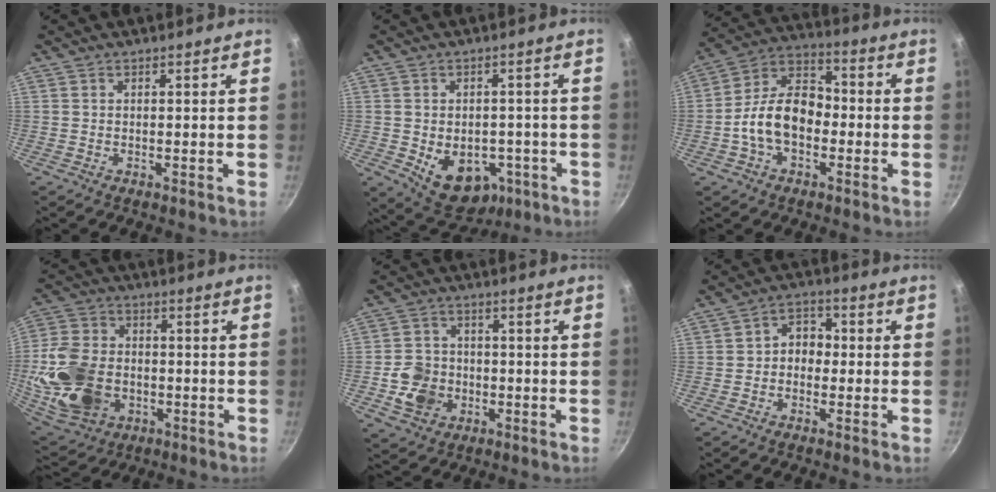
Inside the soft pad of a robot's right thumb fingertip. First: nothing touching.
{"total": 12.0, "force": [-3.6, 8.7, 7.5], "torque": [-0.074, 0.008, -0.029]}
{"total": 13.3, "force": [-2.7, 8.9, 9.6], "torque": [-0.133, 0.046, -0.066]}
{"total": 18.2, "force": [-3.0, 13.5, 11.9], "torque": [-0.233, 0.014, -0.048]}
{"total": 8.3, "force": [-2.1, 7.1, 3.8], "torque": [-0.046, 0.022, -0.040]}
{"total": 5.5, "force": [-0.6, 4.4, 3.2], "torque": [-0.010, 0.019, -0.022]}